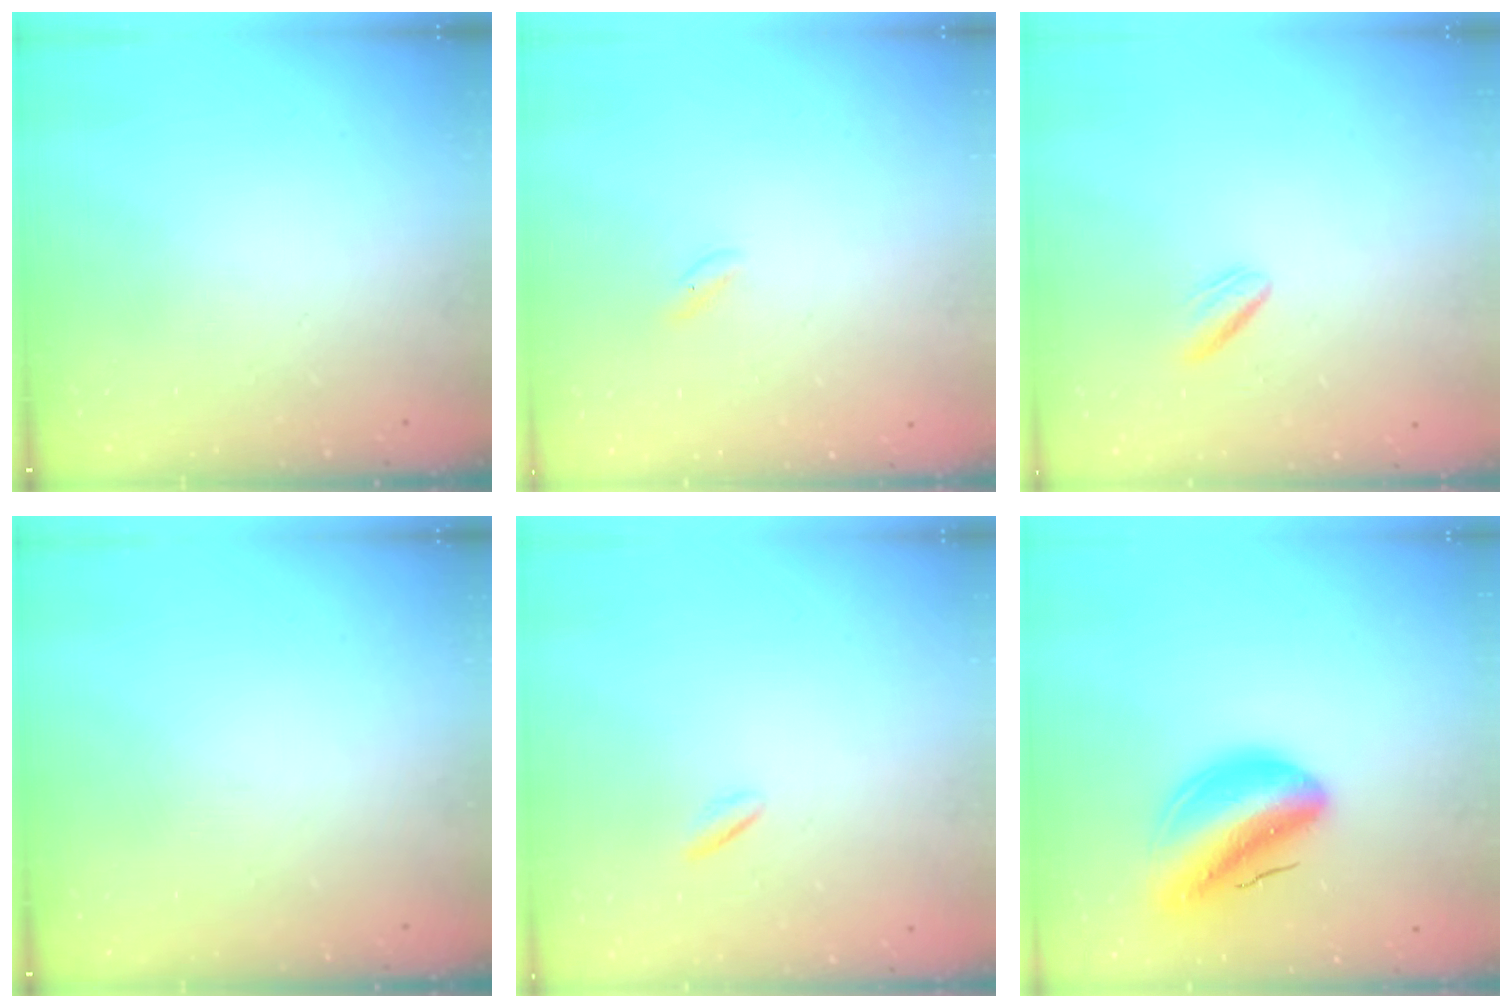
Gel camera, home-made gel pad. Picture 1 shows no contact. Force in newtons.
{"total": 1.2, "press": 0.9, "slide": 0.8}
{"total": 2.1, "press": 1.8, "slide": 1.1}
{"total": 0.0}
{"total": 1.2, "press": 1.1, "slide": 0.4}
{"total": 14.5, "press": 13.8, "slide": 4.5}